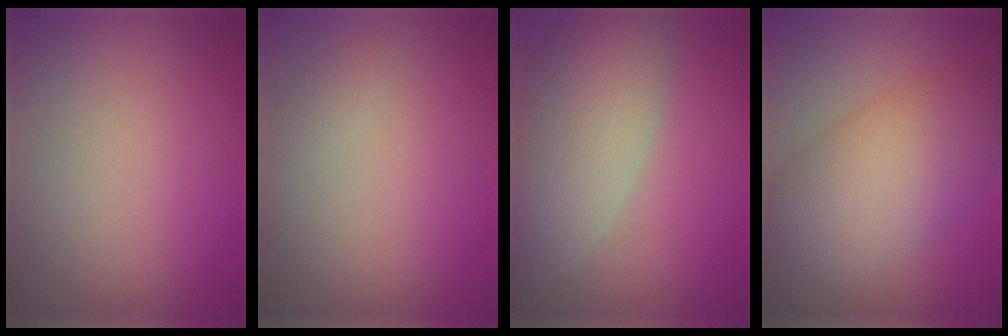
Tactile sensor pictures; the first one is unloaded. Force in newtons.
{"total": 0.7, "press": 0.7, "slide": 0.0}
{"total": 7.9, "press": 7.9, "slide": 0.7}
{"total": 9.2, "press": 9.2, "slide": 0.3}